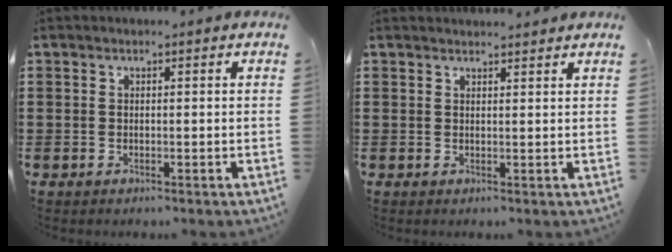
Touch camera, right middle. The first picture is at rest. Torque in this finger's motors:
{"motor_torque": [0.08, -0.09, 0.02, 0.00]}